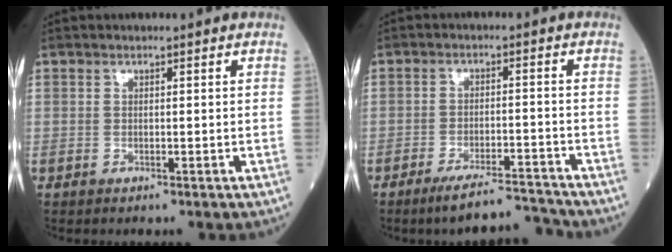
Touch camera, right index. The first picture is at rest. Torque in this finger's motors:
{"motor_torque": [-0.04, -0.27, 0.23, 0.06]}